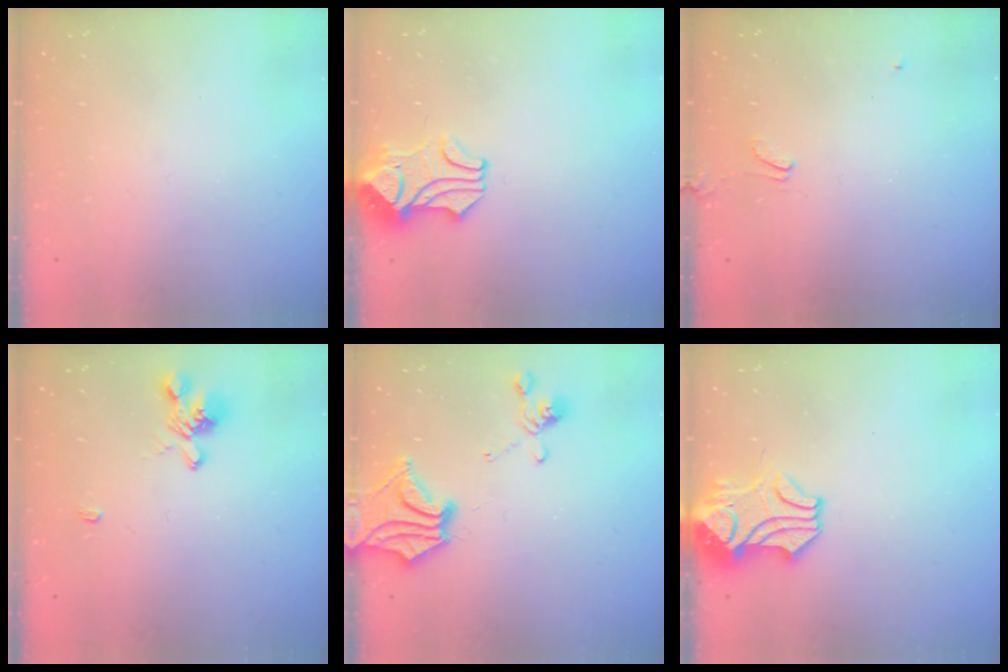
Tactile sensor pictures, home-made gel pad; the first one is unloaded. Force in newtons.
{"total": 2.3, "press": 2.0, "slide": 1.2}
{"total": 3.4, "press": 3.3, "slide": 0.4}
{"total": 1.3, "press": 0.7, "slide": 1.1}
{"total": 4.6, "press": 3.6, "slide": 2.9}
{"total": 3.9, "press": 3.7, "slide": 1.1}